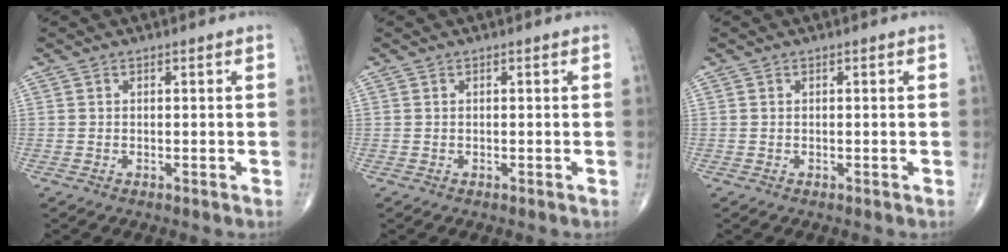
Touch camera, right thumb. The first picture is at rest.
{"total": 0.0}
{"total": 0.0}